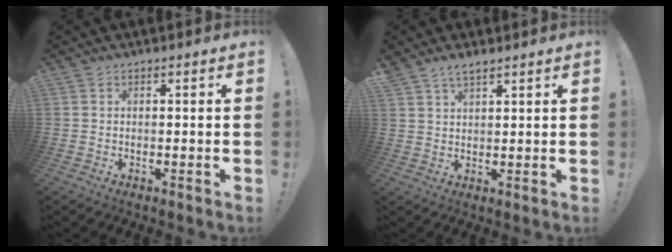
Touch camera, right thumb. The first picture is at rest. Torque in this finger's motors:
{"motor_torque": [0.05, 0.16, 0.89, 0.78, 0.00]}